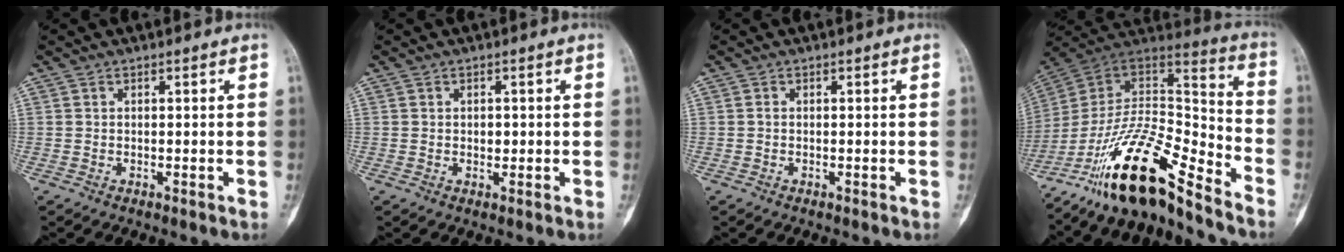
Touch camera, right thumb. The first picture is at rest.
{"total": 1.6, "force": [0.1, 1.1, 1.1], "torque": [-0.011, 0.001, 0.004]}
{"total": 0.0}
{"total": 21.4, "force": [-15.8, 5.6, 13.4], "torque": [-0.242, 0.095, -0.285]}